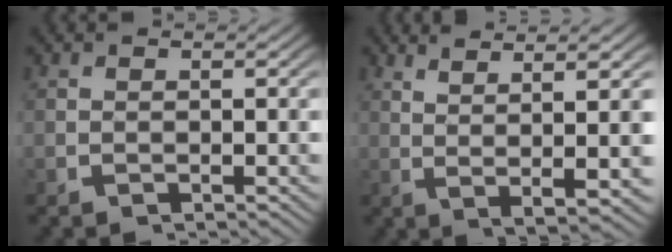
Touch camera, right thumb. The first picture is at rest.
{"total": 8.4, "force": [1.8, 2.2, 7.9], "torque": [-0.115, 0.000, 0.040]}